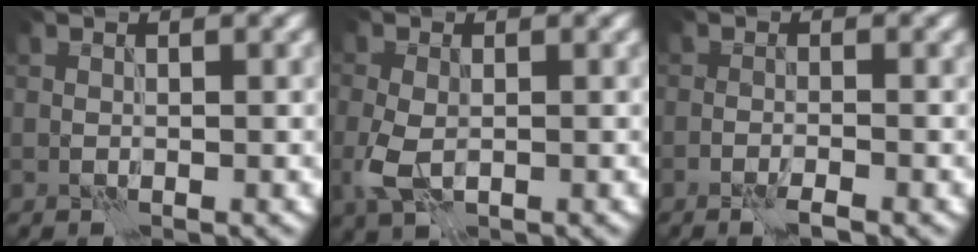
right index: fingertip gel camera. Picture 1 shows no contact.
{"total": 3.3, "force": [-0.6, 2.1, 2.5], "torque": [-0.066, -0.009, -0.012]}
{"total": 1.7, "force": [-1.3, 0.1, 1.2], "torque": [-0.023, 0.001, -0.027]}